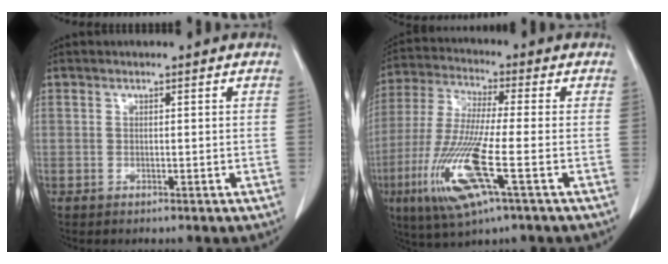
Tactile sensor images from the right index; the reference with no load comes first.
{"total": 14.2, "force": [-5.0, 0.9, 13.3], "torque": [-0.284, -0.027, -0.095]}